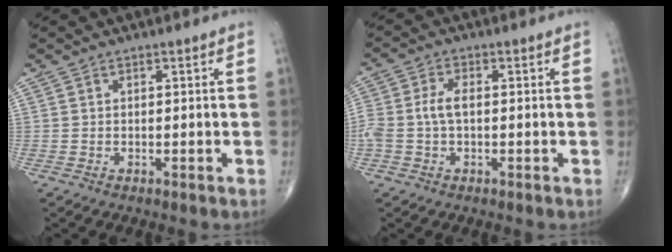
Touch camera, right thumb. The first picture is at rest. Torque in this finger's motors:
{"motor_torque": [0.16, 0.12, 0.48, 0.28, 0.05]}